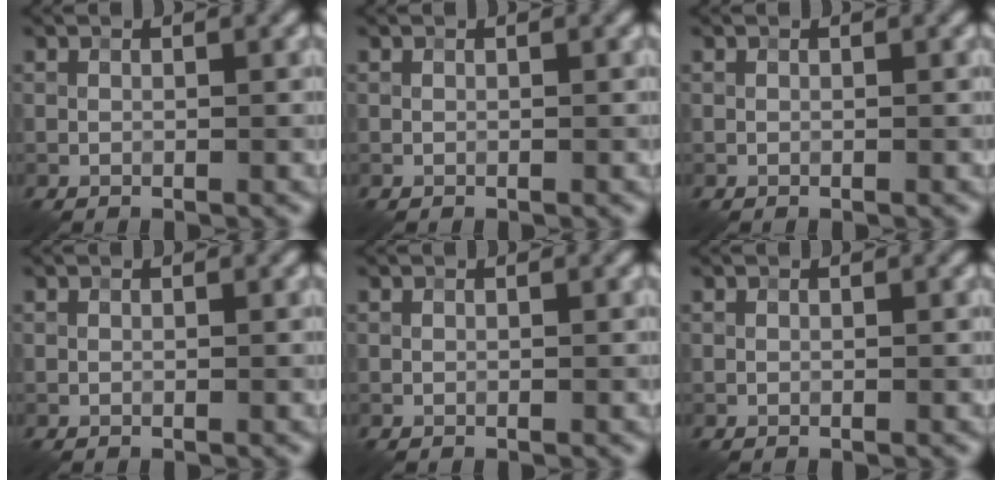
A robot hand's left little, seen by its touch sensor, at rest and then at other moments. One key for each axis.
{"total": 0.0}
{"total": 0.0}
{"total": 0.0}
{"total": 0.0}
{"total": 0.0}